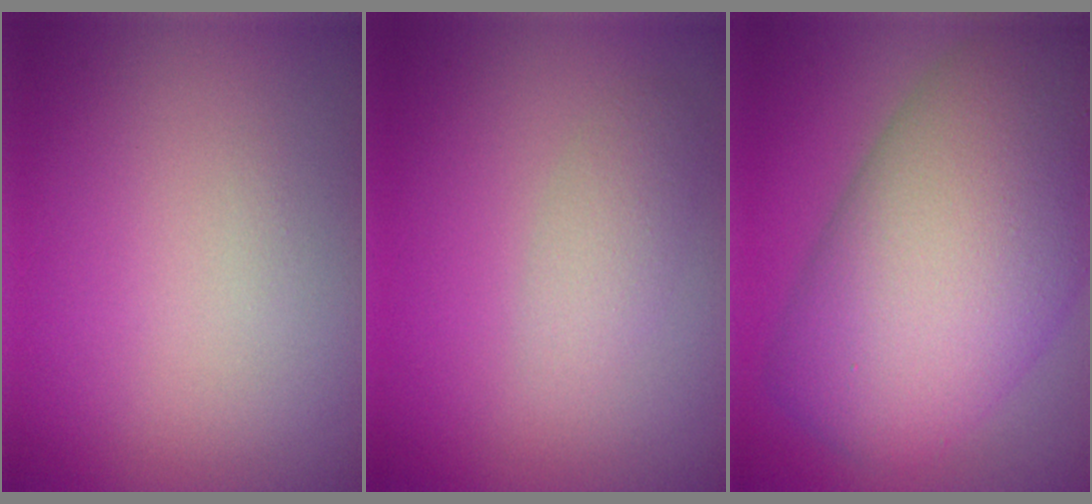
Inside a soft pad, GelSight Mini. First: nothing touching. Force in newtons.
{"total": 1.9, "press": 1.9, "slide": 0.1}
{"total": 15.1, "press": 15.1, "slide": 0.6}